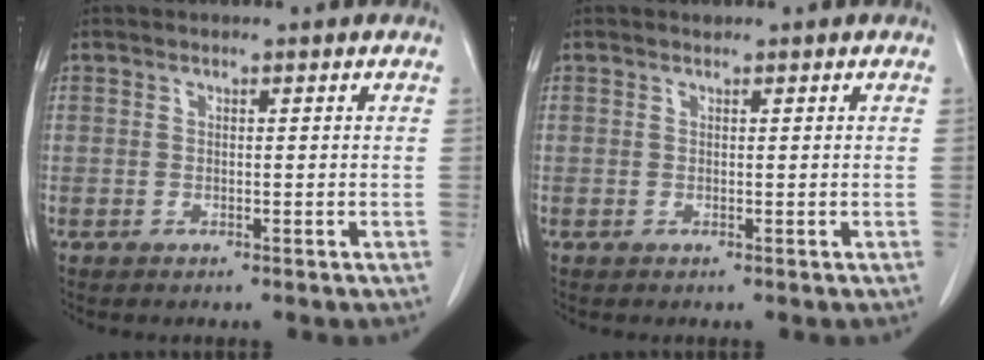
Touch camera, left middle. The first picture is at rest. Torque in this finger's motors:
{"motor_torque": [0.11, -0.07, -0.04, 0.01]}